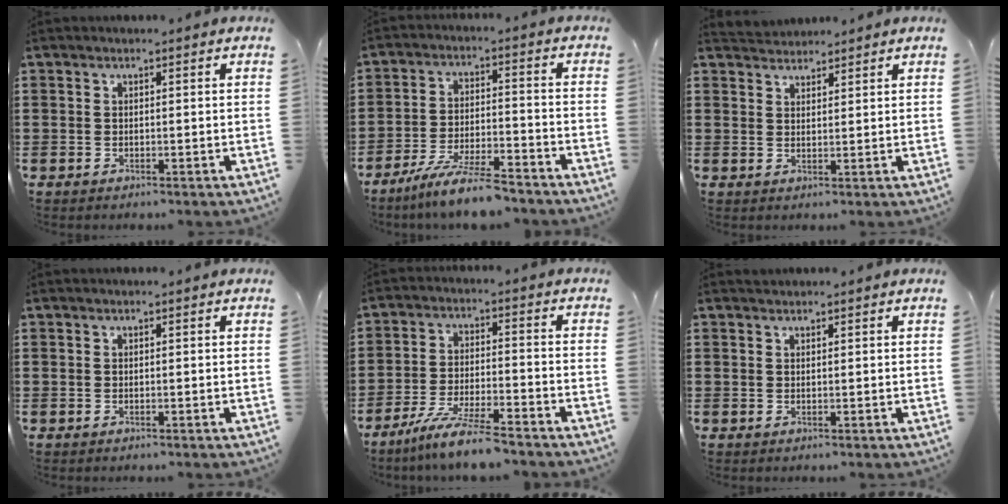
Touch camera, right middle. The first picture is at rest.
{"total": 8.3, "force": [-7.2, 0.3, 4.0], "torque": [-0.082, -0.002, -0.139]}
{"total": 1.9, "force": [1.8, 0.3, -0.6], "torque": [0.004, -0.002, 0.036]}
{"total": 0.0}
{"total": 7.7, "force": [-6.6, -0.2, 3.8], "torque": [-0.082, -0.012, -0.128]}
{"total": 0.6, "force": [0.6, 0.1, -0.1], "torque": [-0.001, -0.002, 0.011]}